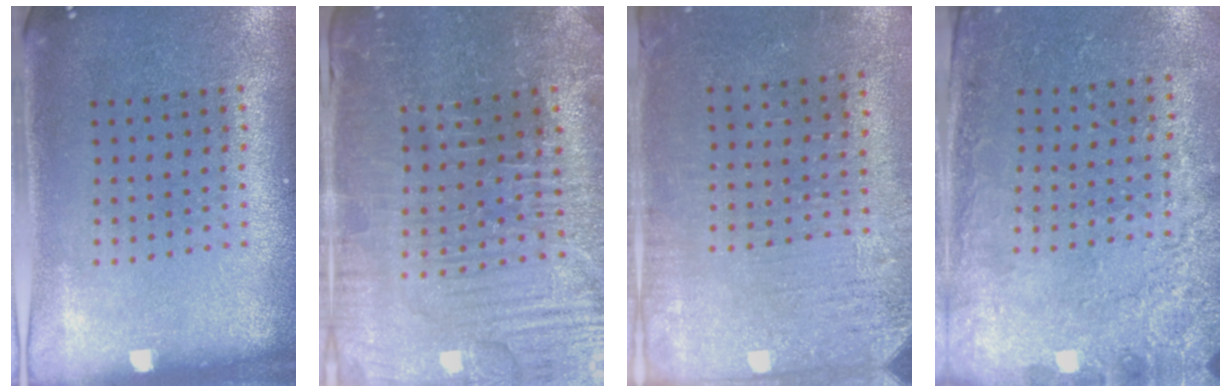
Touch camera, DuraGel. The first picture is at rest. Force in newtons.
{"total": 3.7, "press": 3.7, "slide": 0.4}
{"total": 3.1, "press": 2.6, "slide": 1.7}
{"total": 2.6, "press": 2.3, "slide": 1.2}